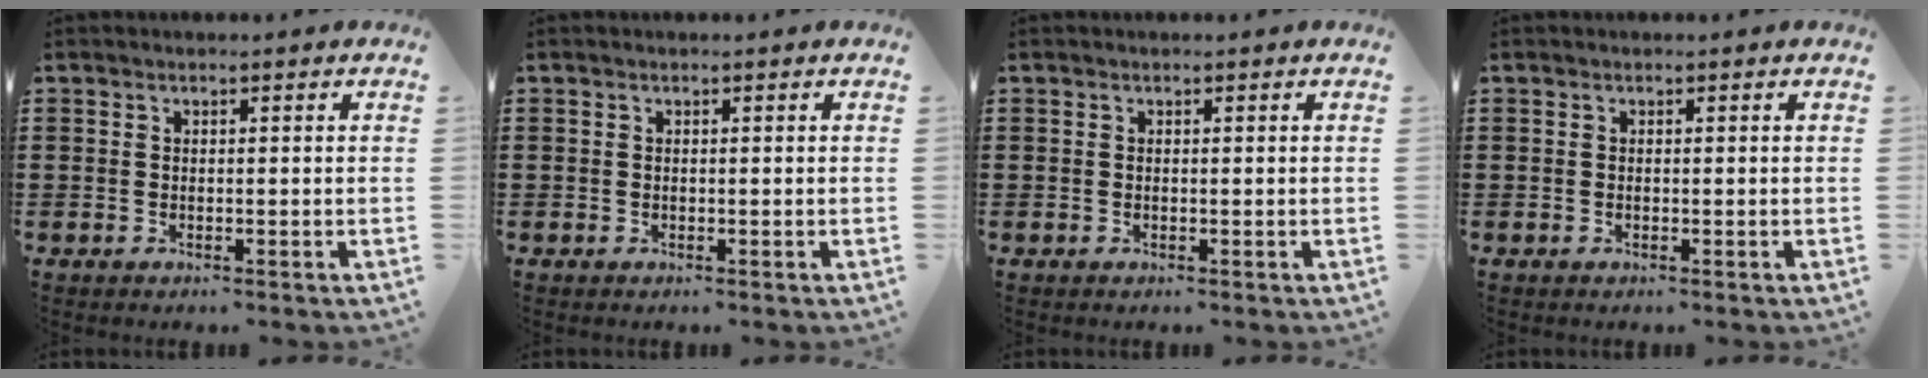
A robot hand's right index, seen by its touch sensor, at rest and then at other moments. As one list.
[{"total": 0.0}, {"total": 0.0}, {"total": 0.0}]